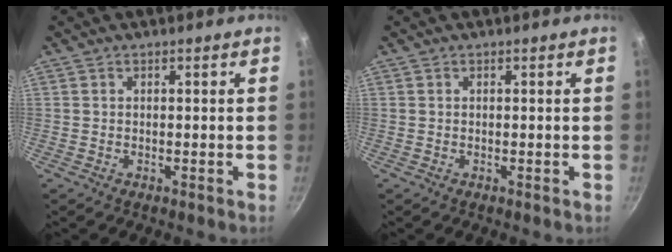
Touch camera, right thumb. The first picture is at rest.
{"total": 0.0}